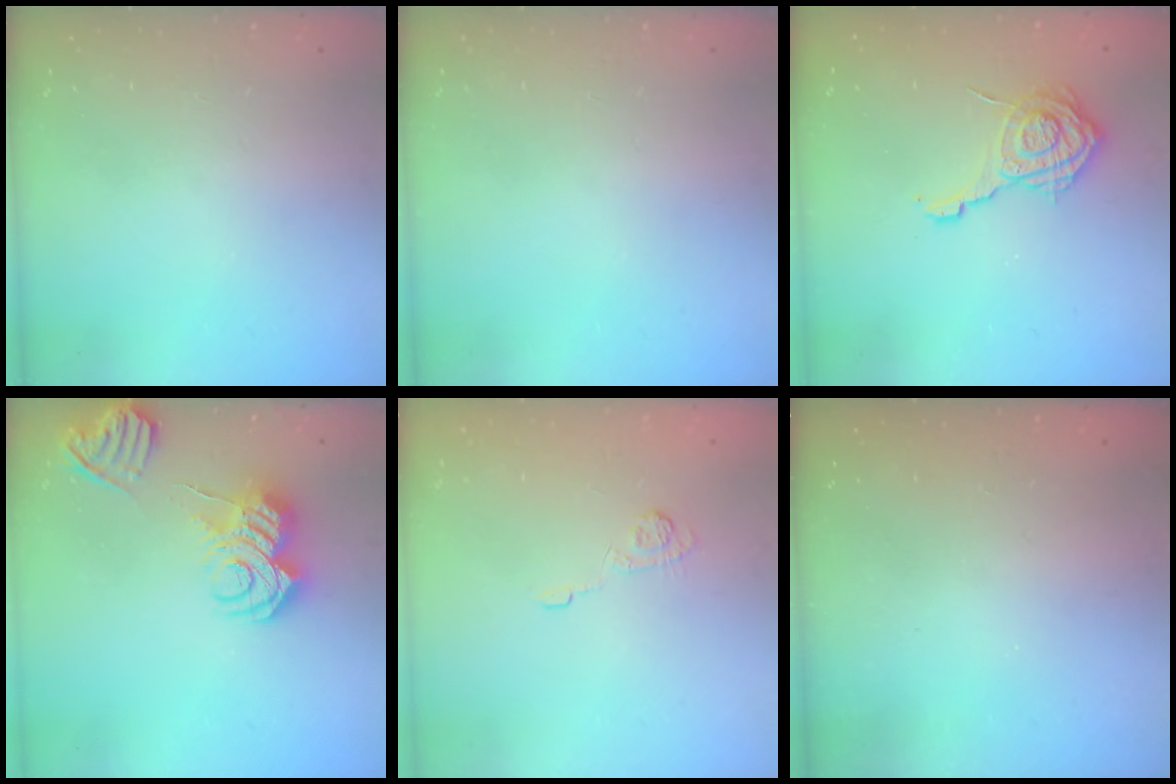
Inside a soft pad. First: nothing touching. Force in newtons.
{"total": 0.0}
{"total": 12.8, "press": 12.8, "slide": 0.9}
{"total": 11.2, "press": 11.2, "slide": 1.3}
{"total": 4.5, "press": 4.2, "slide": 1.6}
{"total": 2.3, "press": 2.2, "slide": 0.8}